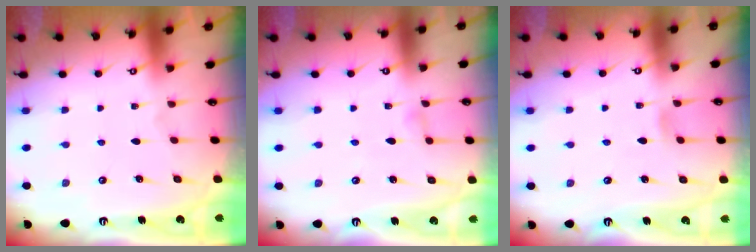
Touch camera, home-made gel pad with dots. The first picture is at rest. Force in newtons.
{"total": 2.5, "press": 2.4, "slide": 0.3}
{"total": 3.7, "press": 3.7, "slide": 0.4}